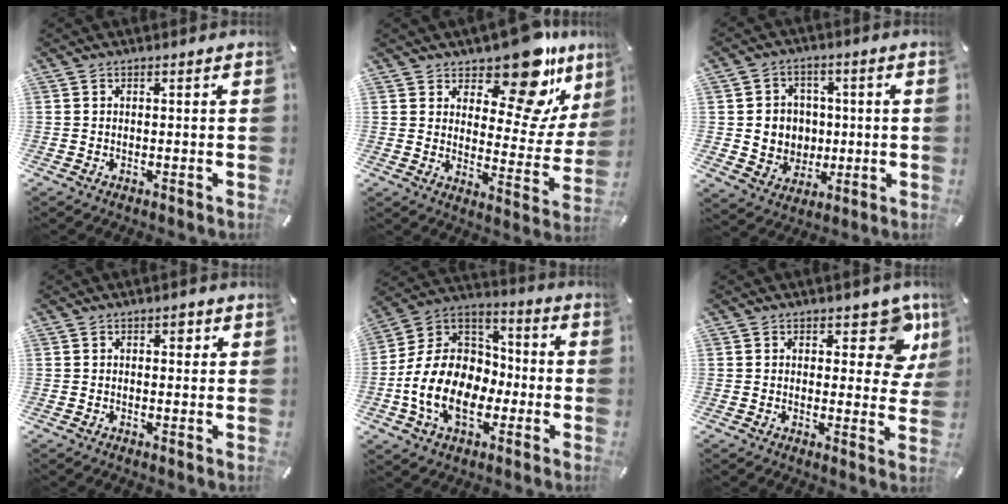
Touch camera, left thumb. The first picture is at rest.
{"total": 17.0, "force": [13.0, 6.6, 8.8], "torque": [-0.125, -0.111, 0.218]}
{"total": 8.4, "force": [0.6, 8.3, 1.2], "torque": [-0.017, -0.004, 0.019]}
{"total": 1.7, "force": [0.5, 1.2, 1.2], "torque": [-0.009, 0.001, 0.003]}
{"total": 16.7, "force": [-5.3, 12.4, 9.9], "torque": [-0.234, 0.021, -0.095]}
{"total": 10.1, "force": [5.9, 5.2, 6.4], "torque": [-0.050, -0.043, 0.096]}